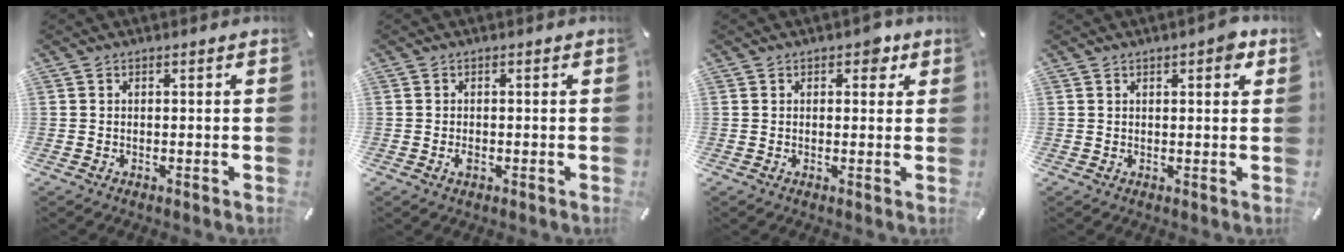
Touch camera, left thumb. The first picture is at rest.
{"total": 1.3, "force": [-0.4, 0.8, 1.0], "torque": [-0.026, -0.003, -0.010]}
{"total": 3.4, "force": [1.6, 2.1, 2.2], "torque": [-0.016, -0.003, 0.019]}
{"total": 3.4, "force": [1.6, 1.3, 2.6], "torque": [-0.040, 0.001, 0.023]}